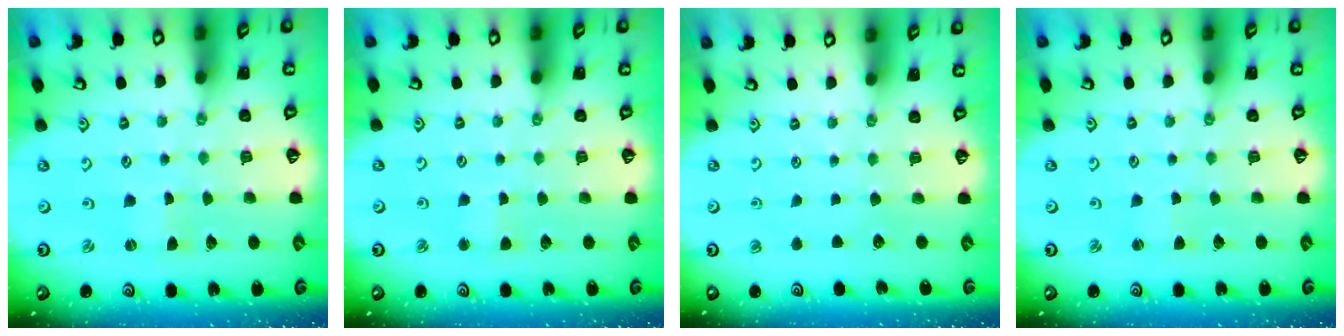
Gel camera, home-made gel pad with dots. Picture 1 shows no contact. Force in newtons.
{"total": 2.5, "press": 2.5, "slide": 0.2}
{"total": 0.0}
{"total": 1.0, "press": 1.0, "slide": 0.2}